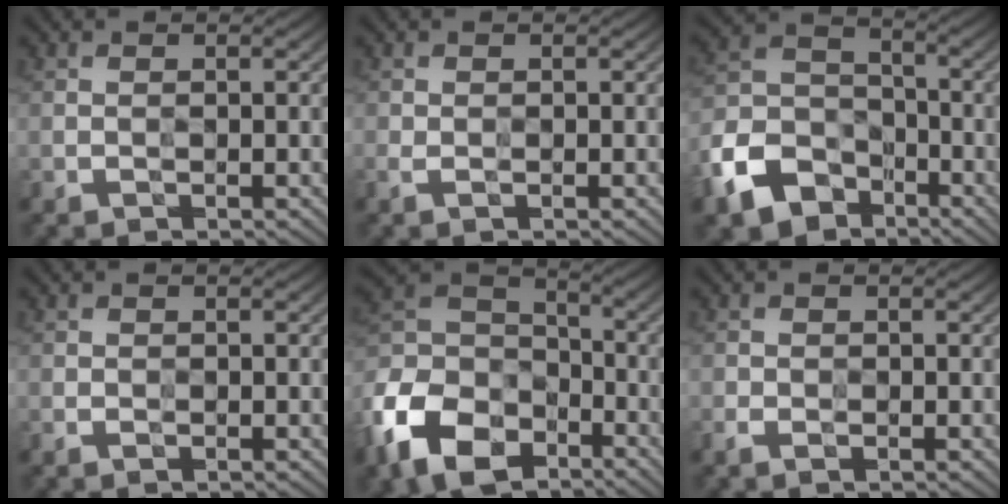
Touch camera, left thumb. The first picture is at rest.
{"total": 1.5, "force": [-0.7, 0.9, 1.0], "torque": [-0.022, -0.001, -0.014]}
{"total": 11.1, "force": [-6.3, 7.6, 5.1], "torque": [-0.135, -0.022, -0.135]}
{"total": 0.8, "force": [-0.6, 0.5, 0.3], "torque": [-0.004, -0.001, -0.011]}
{"total": 15.0, "force": [-8.6, 9.8, 7.5], "torque": [-0.221, -0.034, -0.174]}
{"total": 1.6, "force": [-1.1, 0.9, 0.7], "torque": [-0.010, -0.003, -0.025]}